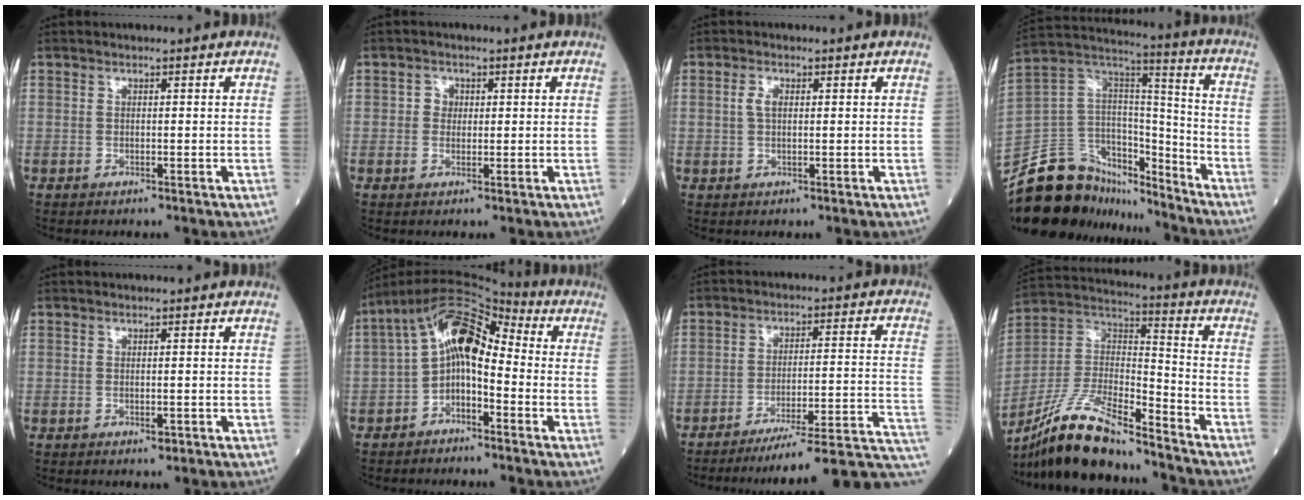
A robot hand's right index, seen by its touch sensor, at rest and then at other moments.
{"total": 1.8, "force": [0.3, 1.6, 0.7], "torque": [-0.007, 0.004, 0.002]}
{"total": 2.0, "force": [0.4, 0.9, 1.7], "torque": [-0.035, 0.004, 0.007]}
{"total": 22.4, "force": [-19.2, 9.0, 7.4], "torque": [-0.162, 0.053, -0.322]}
{"total": 0.7, "force": [-0.3, 0.3, 0.5], "torque": [-0.007, -0.001, -0.003]}
{"total": 10.1, "force": [-0.4, 5.1, 8.7], "torque": [-0.145, 0.047, -0.015]}
{"total": 18.7, "force": [-16.3, -0.6, 9.2], "torque": [-0.059, 0.013, -0.221]}
{"total": 16.9, "force": [-14.9, 2.4, 7.6], "torque": [-0.157, 0.005, -0.279]}